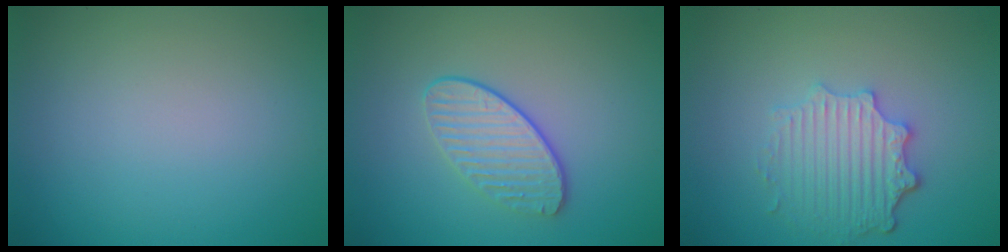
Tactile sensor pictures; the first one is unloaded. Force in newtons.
{"total": 2.7, "press": 2.4, "slide": 1.2}
{"total": 4.1, "press": 3.3, "slide": 2.4}